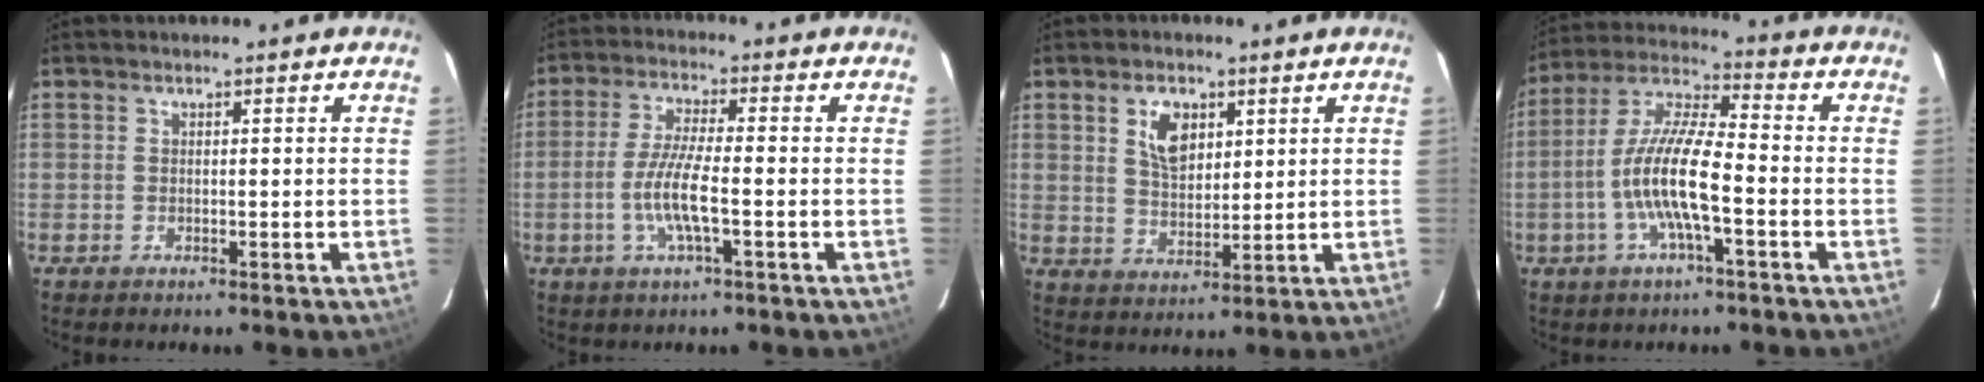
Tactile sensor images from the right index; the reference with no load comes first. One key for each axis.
{"total": 7.8, "fx": -2.3, "fy": 0.9, "fz": 7.4, "tx": -0.148, "ty": -0.005, "tz": -0.045}
{"total": 6.9, "fx": 2.9, "fy": 4.1, "fz": 4.8, "tx": -0.083, "ty": 0.007, "tz": 0.058}
{"total": 12.3, "fx": -3.5, "fy": 2.2, "fz": 11.6, "tx": -0.237, "ty": 0.002, "tz": -0.070}